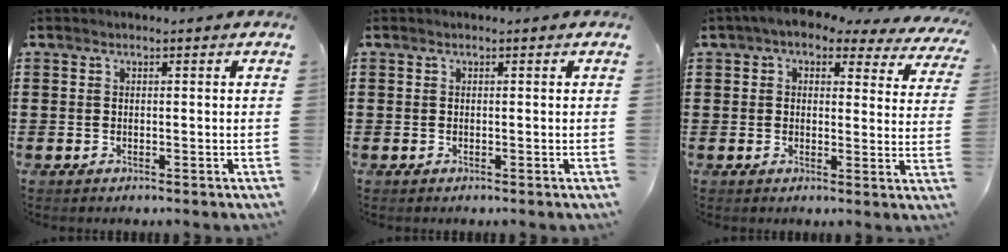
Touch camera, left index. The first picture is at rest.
{"total": 0.0}
{"total": 4.0, "force": [3.1, 1.4, 2.1], "torque": [-0.055, -0.012, 0.052]}